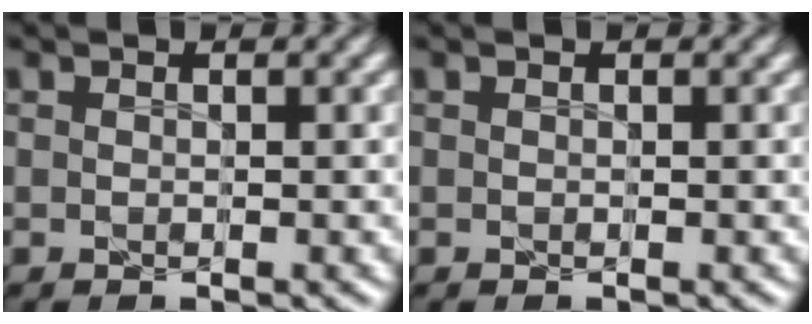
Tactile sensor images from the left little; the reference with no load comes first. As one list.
[{"total": 0.0}]